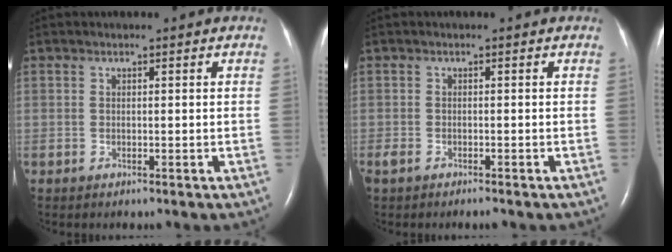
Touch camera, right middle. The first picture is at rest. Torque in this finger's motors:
{"motor_torque": [0.30, -0.24, -0.04, 0.00]}